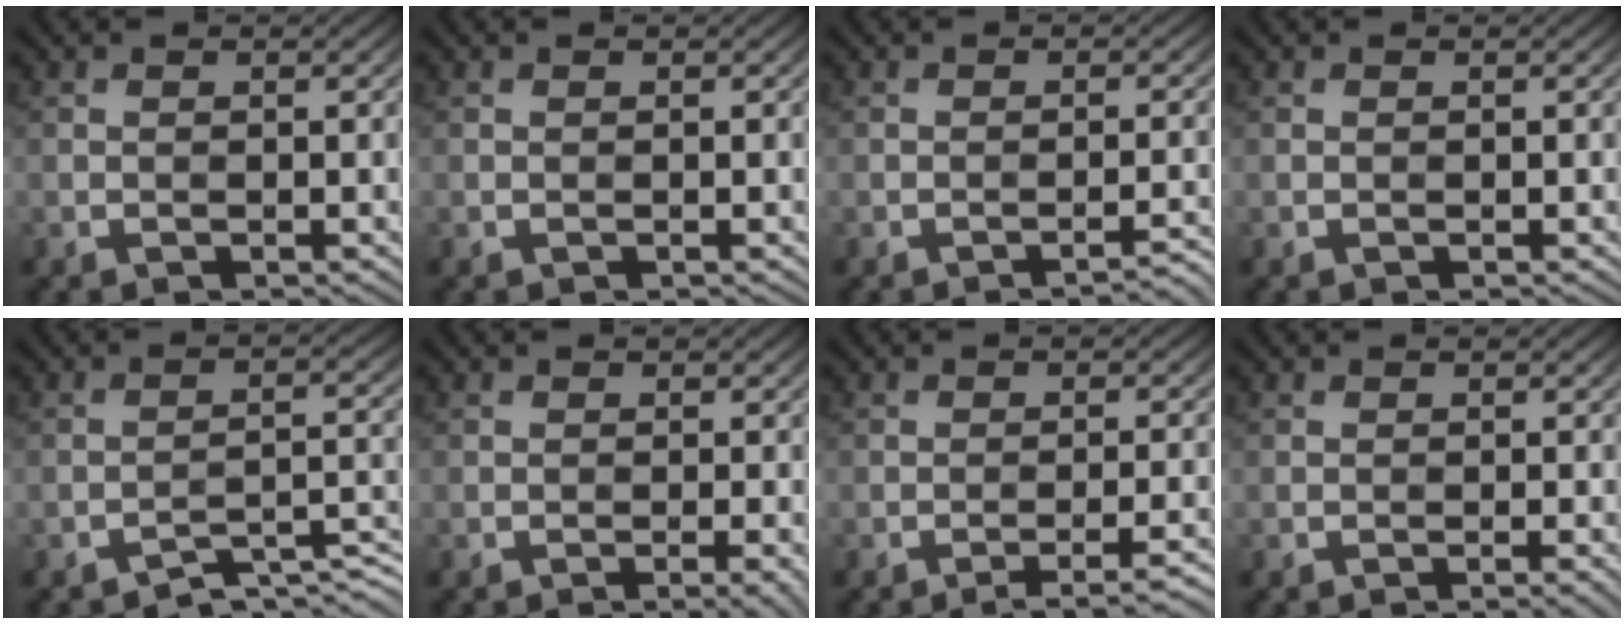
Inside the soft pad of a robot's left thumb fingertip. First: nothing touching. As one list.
[{"total": 0.0}, {"total": 2.2, "force": [-1.8, 0.2, 1.2], "torque": [-0.011, 0.009, -0.031]}, {"total": 0.0}, {"total": 4.6, "force": [-4.1, 0.7, 2.1], "torque": [-0.031, 0.007, -0.066]}, {"total": 2.4, "force": [-1.1, 0.4, 2.1], "torque": [-0.026, 0.005, -0.019]}, {"total": 4.6, "force": [-3.2, 0.8, 3.2], "torque": [-0.045, 0.016, -0.052]}, {"total": 1.4, "force": [-0.6, 0.2, 1.2], "torque": [-0.014, 0.002, -0.012]}]